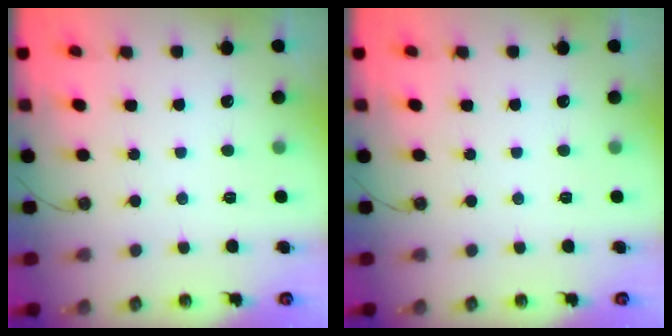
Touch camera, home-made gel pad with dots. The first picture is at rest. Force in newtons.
{"total": 0.0}